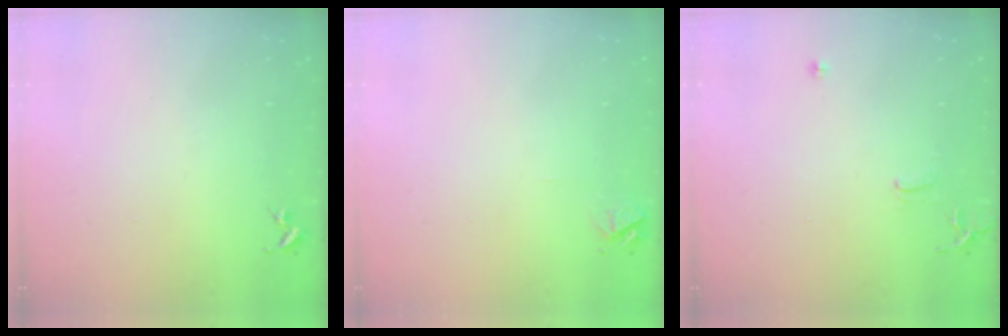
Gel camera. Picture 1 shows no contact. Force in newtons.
{"total": 4.9, "press": 4.9, "slide": 0.5}
{"total": 7.2, "press": 7.2, "slide": 0.8}